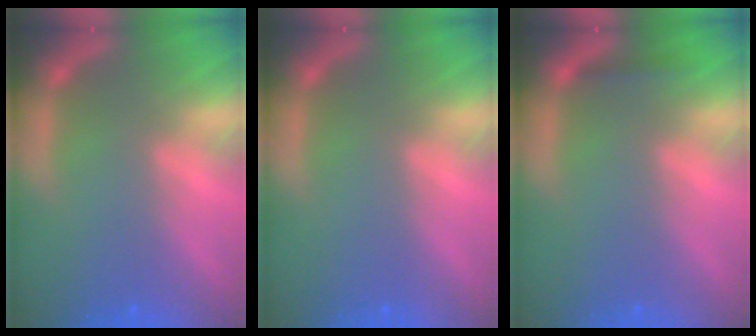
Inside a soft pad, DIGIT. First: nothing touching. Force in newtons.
{"total": 0.0}
{"total": 0.9}